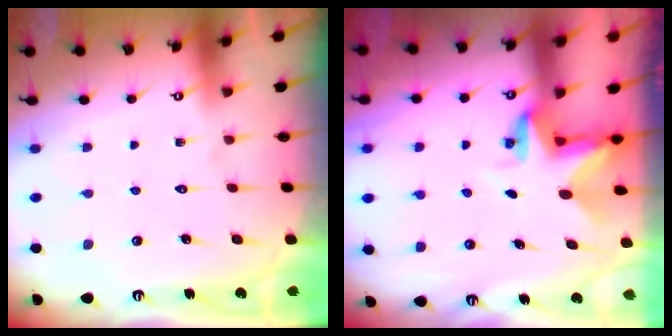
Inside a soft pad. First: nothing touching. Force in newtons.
{"total": 3.3, "press": 3.3, "slide": 0.2}